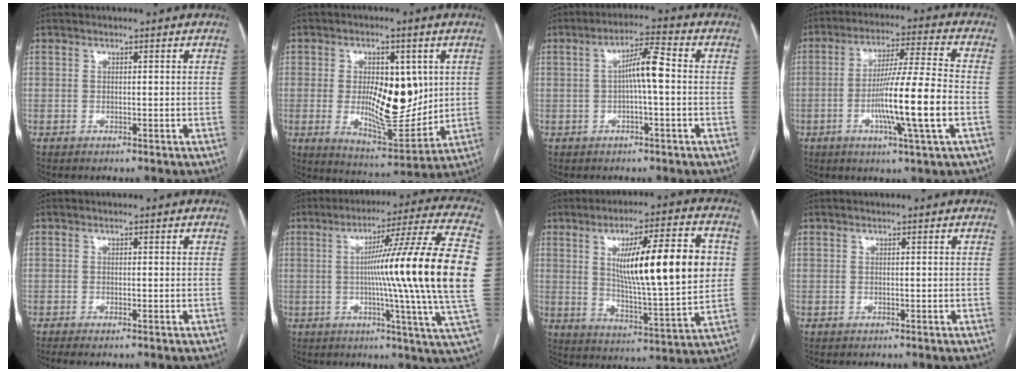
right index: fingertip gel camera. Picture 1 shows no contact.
{"total": 13.3, "force": [1.2, 5.4, 12.1], "torque": [-0.190, -0.002, 0.032]}
{"total": 5.8, "force": [-0.1, 0.6, 5.8], "torque": [-0.098, 0.016, -0.002]}
{"total": 13.5, "force": [-3.3, -0.8, 13.1], "torque": [-0.234, -0.008, -0.063]}
{"total": 1.1, "force": [-0.5, 0.1, 0.9], "torque": [-0.017, -0.001, -0.010]}
{"total": 24.0, "force": [0.8, -1.8, 23.9], "torque": [-0.288, 0.005, -0.004]}
{"total": 20.1, "force": [4.0, 2.7, 19.5], "torque": [-0.302, 0.006, 0.061]}
{"total": 0.0}